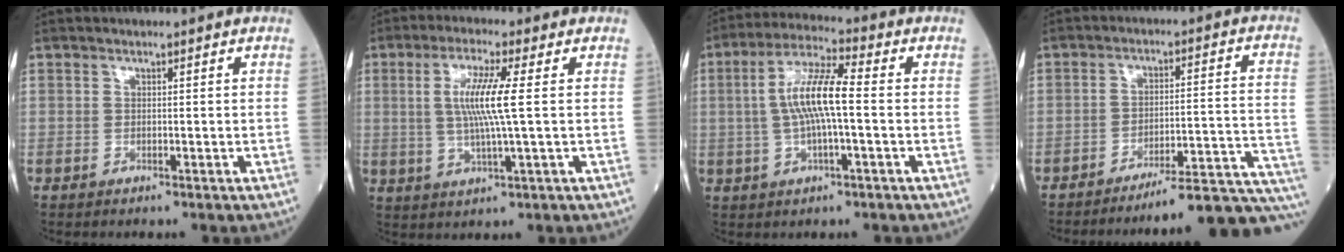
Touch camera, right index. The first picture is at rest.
{"total": 7.9, "force": [1.2, -0.4, 7.8], "torque": [-0.162, -0.001, 0.024]}
{"total": 9.3, "force": [0.1, 1.2, 9.2], "torque": [-0.183, 0.014, -0.002]}
{"total": 18.7, "force": [-17.4, -1.9, 6.6], "torque": [-0.016, 0.013, -0.225]}